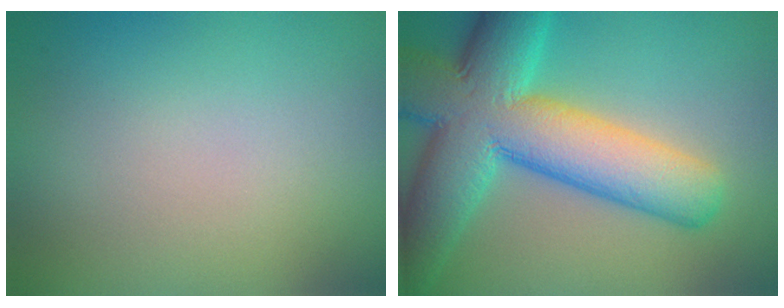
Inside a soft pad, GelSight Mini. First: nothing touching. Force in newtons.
{"total": 13.1, "press": 13.1, "slide": 0.2}